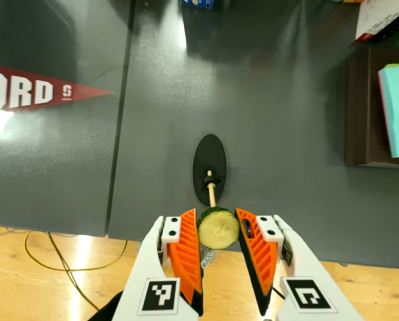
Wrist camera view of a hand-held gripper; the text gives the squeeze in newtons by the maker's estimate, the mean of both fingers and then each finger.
{"total": 7.1, "left": 6.8, "right": 7.4}